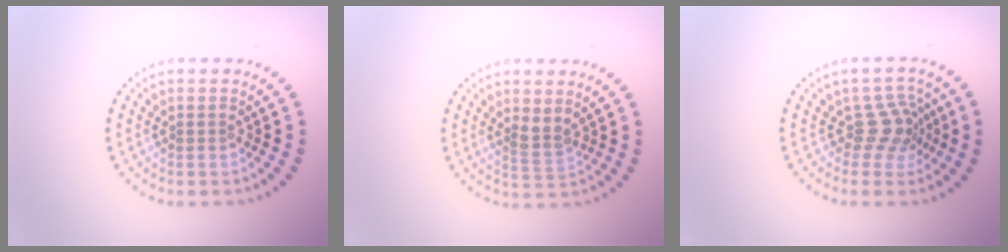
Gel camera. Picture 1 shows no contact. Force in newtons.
{"total": 1.8, "press": 1.4, "slide": 1.2}
{"total": 2.8, "press": 2.0, "slide": 2.0}